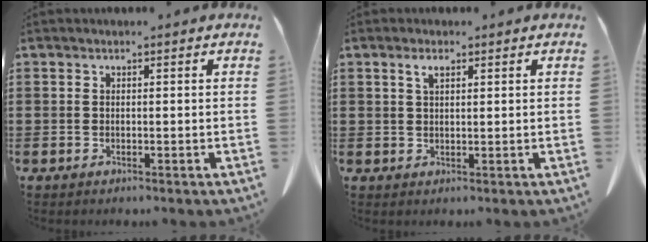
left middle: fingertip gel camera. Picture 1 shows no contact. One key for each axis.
{"total": 2.0, "fx": 1.0, "fy": 0.7, "fz": 1.6, "tx": -0.027, "ty": 0.001, "tz": 0.015}